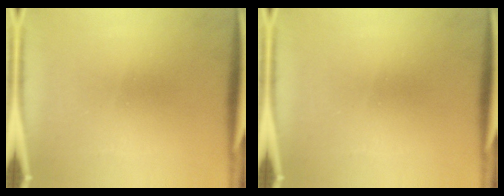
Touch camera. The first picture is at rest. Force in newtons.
{"total": 0.0}